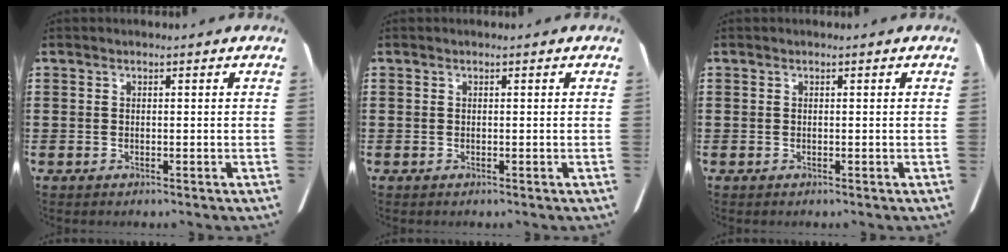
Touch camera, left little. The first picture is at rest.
{"total": 0.0}
{"total": 0.0}